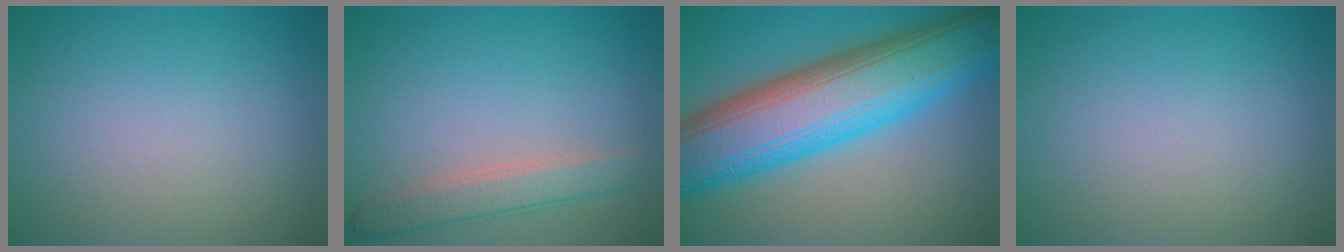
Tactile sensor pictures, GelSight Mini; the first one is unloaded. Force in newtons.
{"total": 2.6, "press": 2.6, "slide": 0.2}
{"total": 13.4, "press": 13.4, "slide": 0.2}
{"total": 0.0}